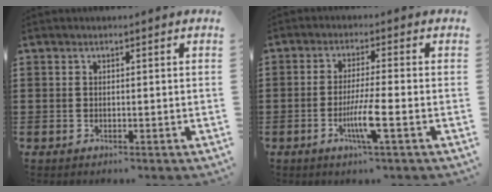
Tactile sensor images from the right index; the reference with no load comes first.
{"total": 5.8, "force": [-2.0, -0.1, 5.5], "torque": [-0.112, -0.021, -0.040]}